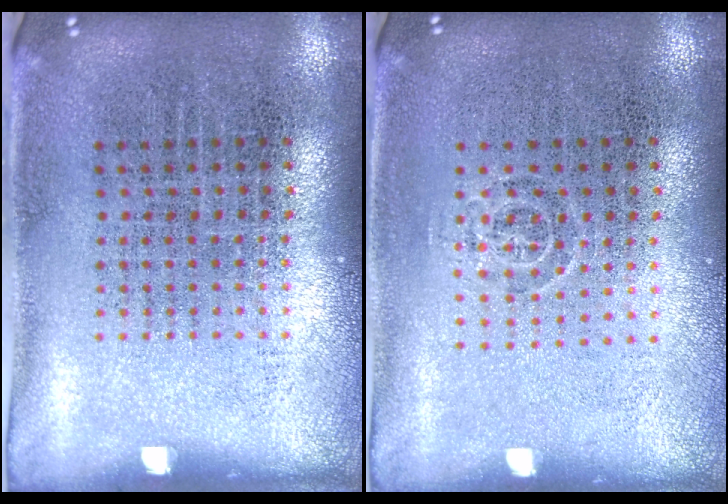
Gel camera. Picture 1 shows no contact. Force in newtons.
{"total": 0.7, "press": 0.6, "slide": 0.5}